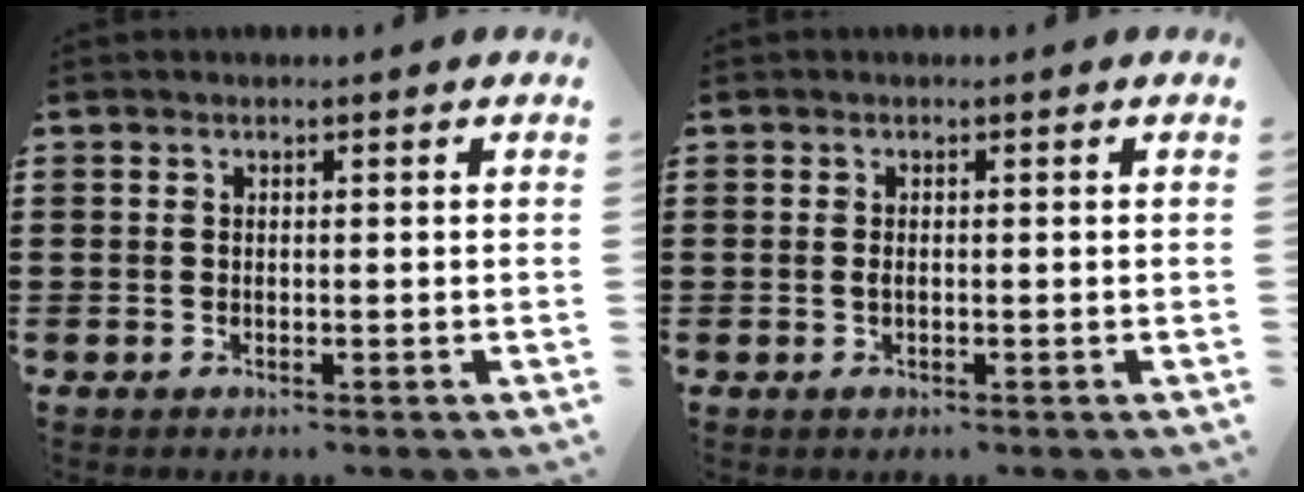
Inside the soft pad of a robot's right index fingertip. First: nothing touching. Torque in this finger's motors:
{"motor_torque": [0.75, 0.47, 0.04, 0.04]}